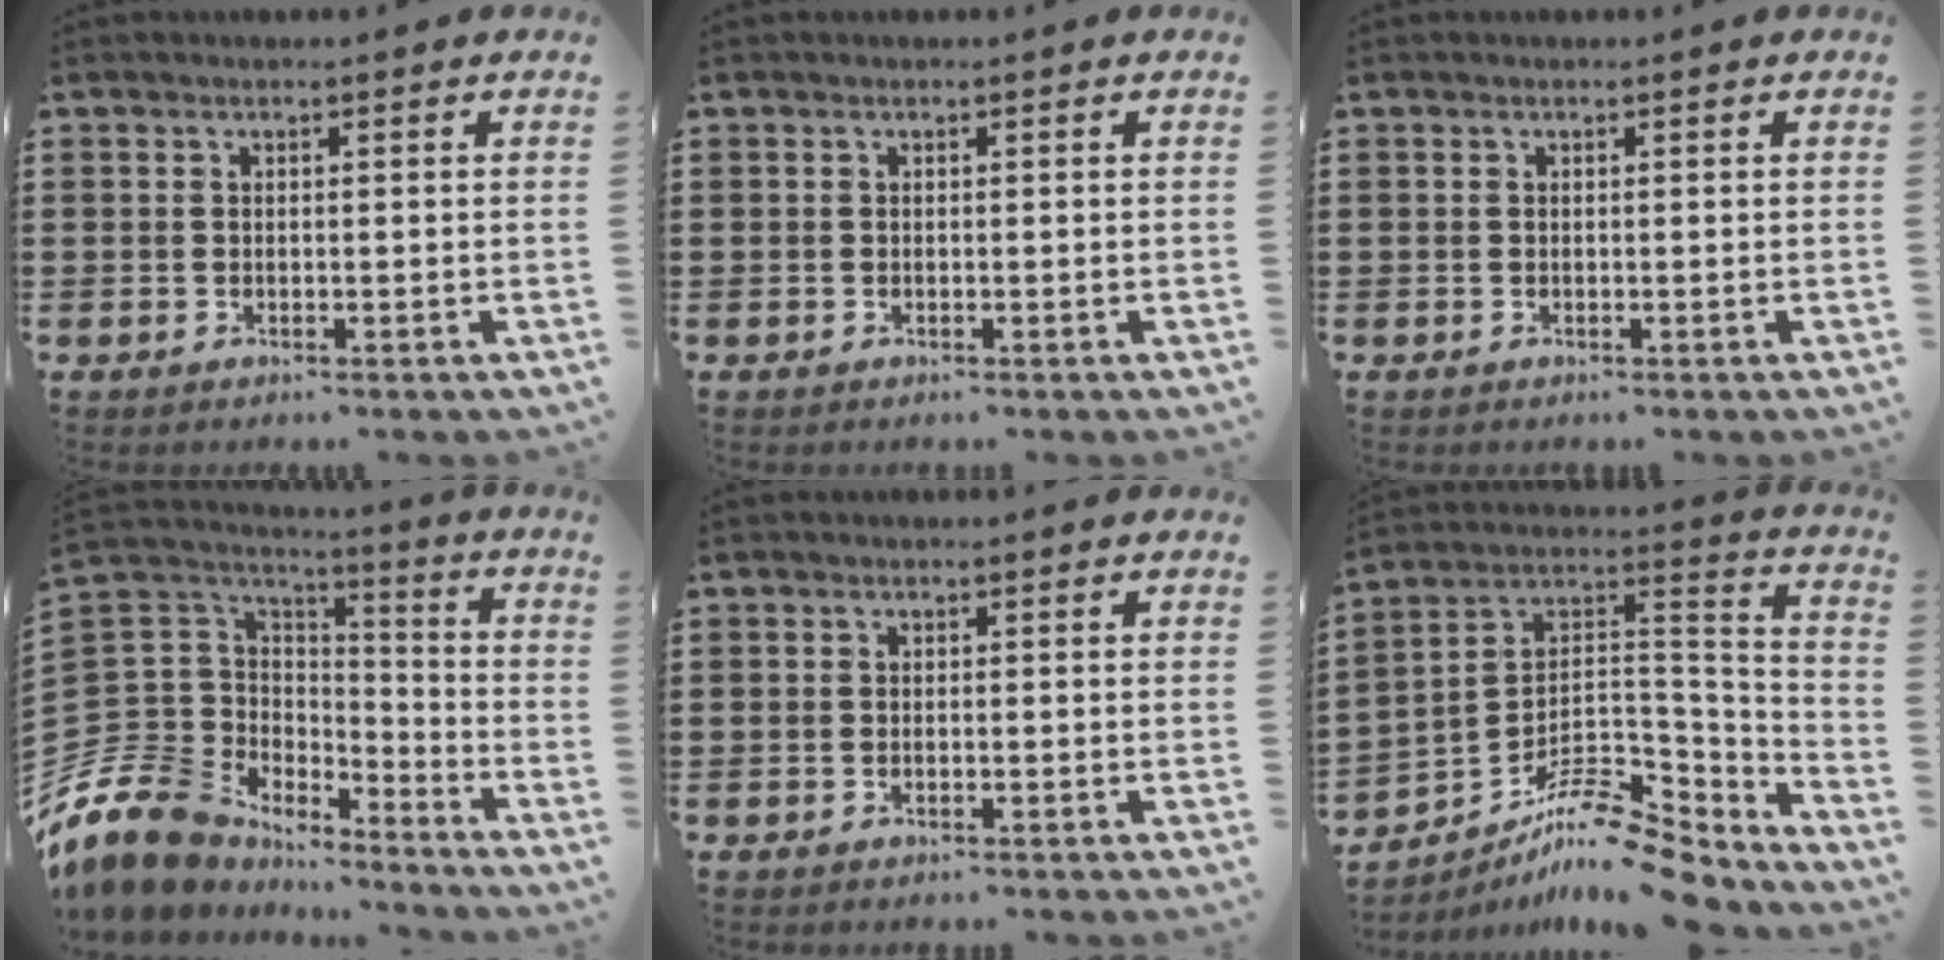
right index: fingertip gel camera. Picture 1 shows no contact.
{"total": 0.0}
{"total": 0.0}
{"total": 11.6, "force": [-7.9, 8.0, 2.8], "torque": [-0.110, 0.006, -0.154]}
{"total": 0.0}
{"total": 10.8, "force": [-8.9, 3.2, 5.2], "torque": [-0.097, 0.015, -0.175]}